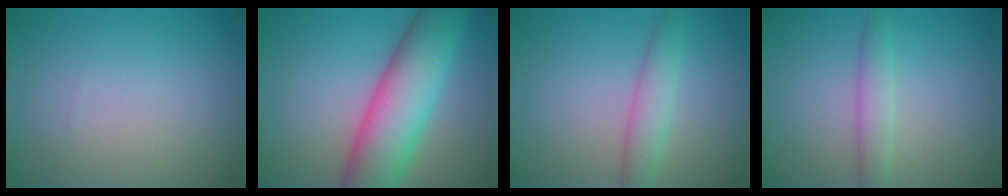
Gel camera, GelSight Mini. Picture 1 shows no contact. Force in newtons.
{"total": 9.9, "press": 9.9, "slide": 0.3}
{"total": 2.7, "press": 2.7, "slide": 0.1}
{"total": 2.1, "press": 2.1, "slide": 0.1}